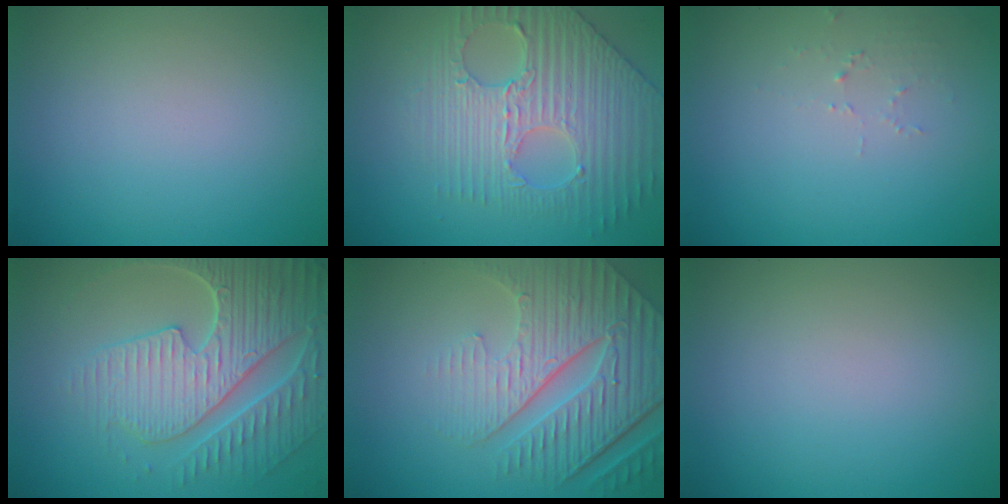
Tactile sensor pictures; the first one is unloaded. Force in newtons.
{"total": 5.3, "press": 5.0, "slide": 1.9}
{"total": 1.1, "press": 1.1, "slide": 0.1}
{"total": 7.5, "press": 5.9, "slide": 4.7}
{"total": 8.3, "press": 6.0, "slide": 5.8}
{"total": 0.0}